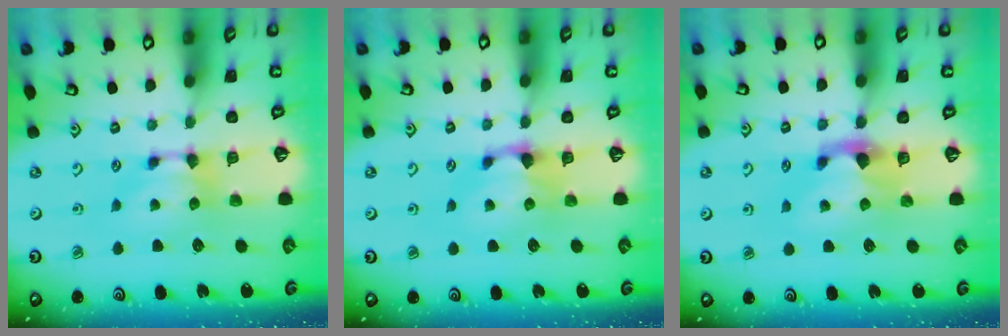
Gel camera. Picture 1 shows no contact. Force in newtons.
{"total": 1.2, "press": 0.8, "slide": 0.9}
{"total": 2.2, "press": 1.9, "slide": 1.2}